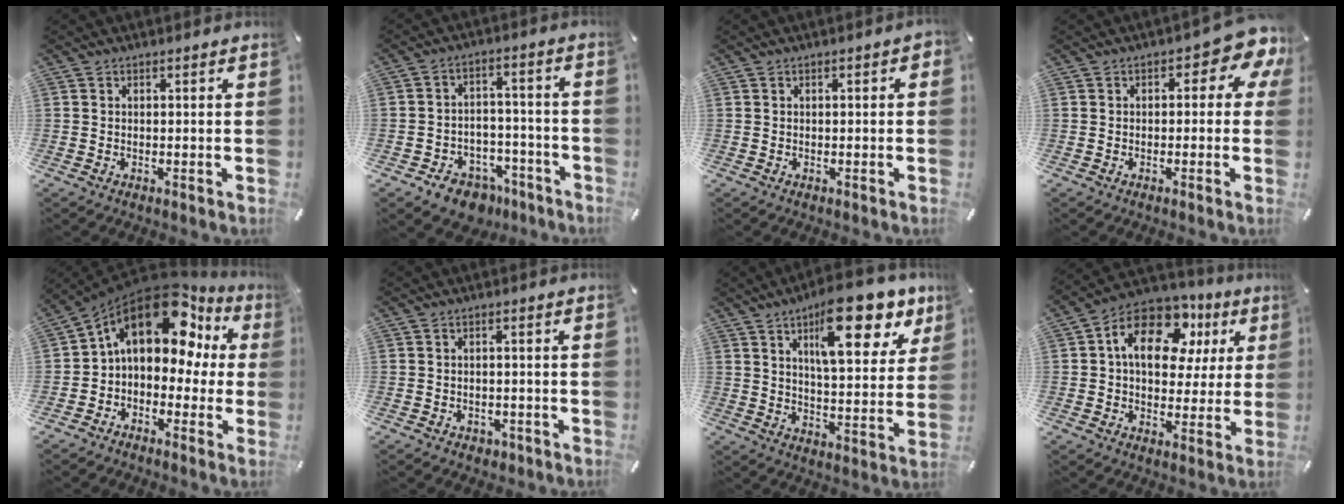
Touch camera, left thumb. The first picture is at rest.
{"total": 8.8, "force": [-6.3, 5.6, 2.5], "torque": [-0.031, 0.054, -0.106]}
{"total": 0.9, "force": [-0.2, 0.4, 0.8], "torque": [-0.014, 0.002, -0.005]}
{"total": 6.9, "force": [2.3, 3.2, 5.6], "torque": [-0.071, -0.015, 0.034]}
{"total": 16.3, "force": [6.7, 10.3, 10.8], "torque": [-0.172, -0.037, 0.108]}
{"total": 1.7, "force": [-0.8, 1.4, 0.4], "torque": [-0.007, 0.005, -0.018]}
{"total": 19.8, "force": [10.8, 7.8, 14.7], "torque": [-0.203, -0.054, 0.169]}
{"total": 16.6, "force": [5.7, 11.0, 11.1], "torque": [-0.176, -0.012, 0.101]}